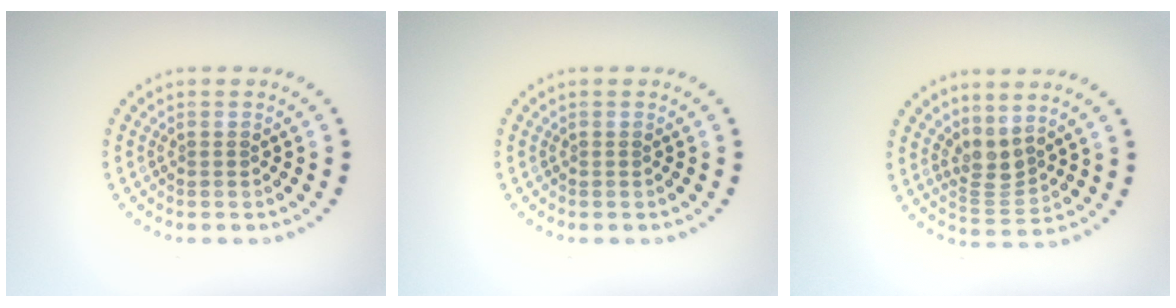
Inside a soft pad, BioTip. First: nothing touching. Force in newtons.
{"total": 0.0}
{"total": 2.7, "press": 2.0, "slide": 1.8}